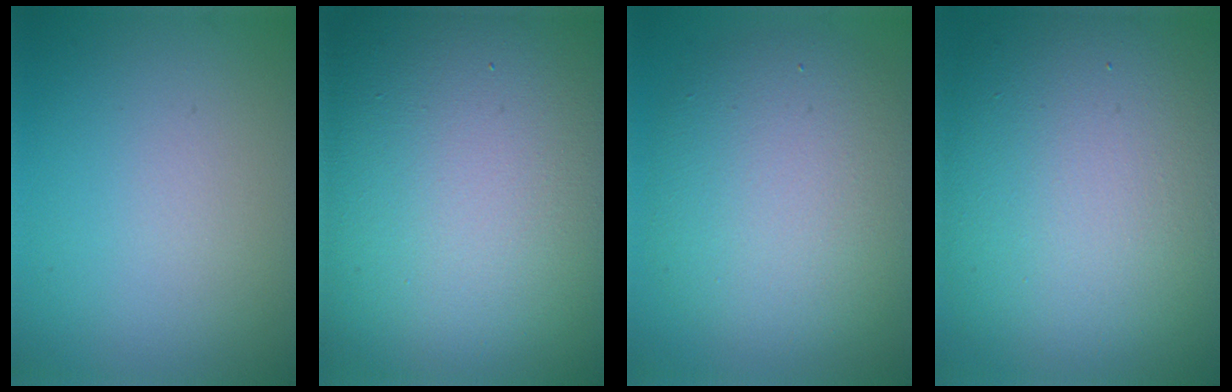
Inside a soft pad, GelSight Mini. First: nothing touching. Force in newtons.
{"total": 25.4, "press": 25.3, "slide": 1.9}
{"total": 8.2, "press": 8.2, "slide": 0.8}
{"total": 16.1, "press": 16.1, "slide": 0.8}